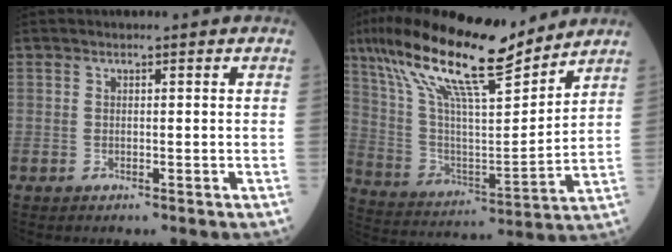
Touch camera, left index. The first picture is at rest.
{"total": 20.3, "force": [15.5, 2.8, 12.8], "torque": [-0.238, 0.016, 0.282]}